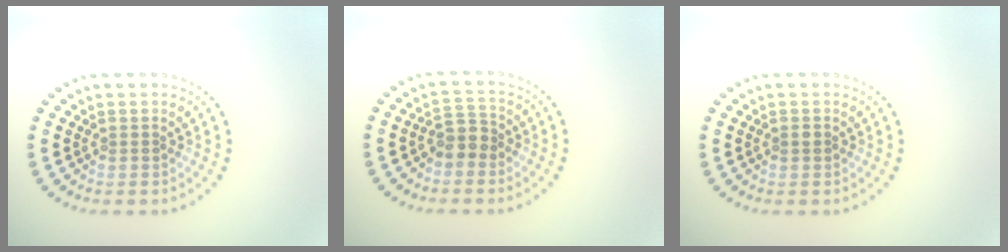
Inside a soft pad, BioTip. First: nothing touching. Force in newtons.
{"total": 2.2, "press": 1.9, "slide": 1.0}
{"total": 0.7, "press": 0.7, "slide": 0.1}